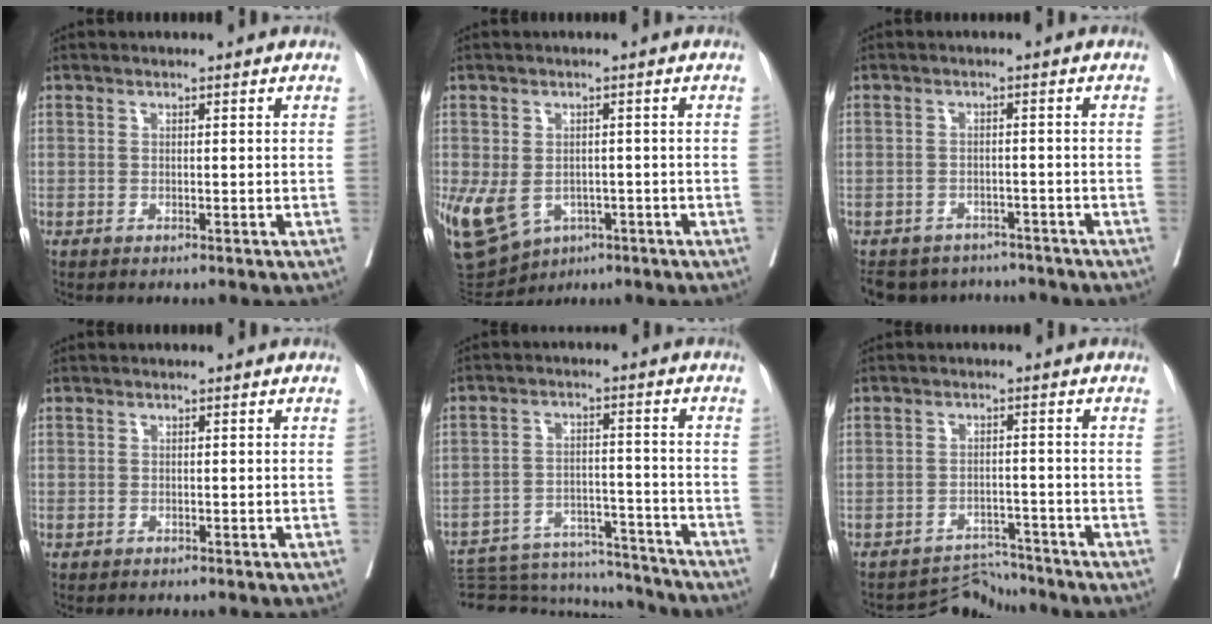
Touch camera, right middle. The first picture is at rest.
{"total": 16.9, "force": [-6.4, 12.7, 9.1], "torque": [-0.230, -0.005, -0.086]}
{"total": 11.6, "force": [-10.2, 4.9, 2.5], "torque": [-0.057, 0.007, -0.129]}
{"total": 0.0}
{"total": 15.2, "force": [-14.6, 3.5, 2.1], "torque": [-0.029, 0.024, -0.208]}
{"total": 4.2, "force": [-3.5, 0.6, -2.2], "torque": [0.043, 0.017, -0.053]}